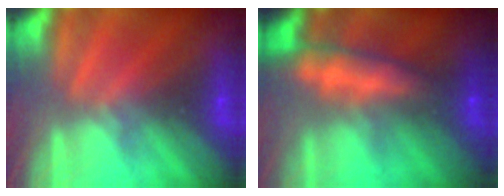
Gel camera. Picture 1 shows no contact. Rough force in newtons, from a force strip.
{"total": 6.5}